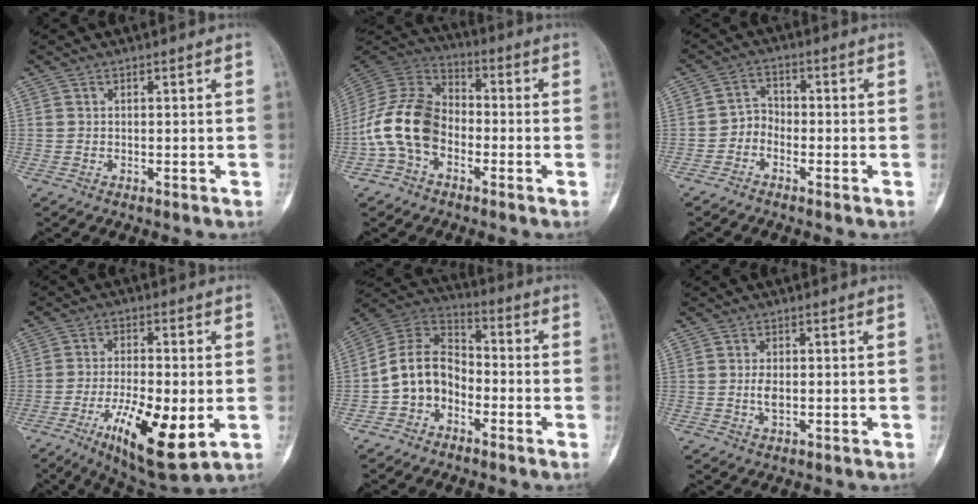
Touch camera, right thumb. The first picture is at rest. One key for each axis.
{"total": 14.2, "fx": -4.1, "fy": 9.9, "fz": 9.4, "tx": -0.176, "ty": 0.047, "tz": -0.089}
{"total": 3.3, "fx": -1.9, "fy": 2.4, "fz": 1.2, "tx": -0.008, "ty": 0.020, "tz": -0.045}
{"total": 15.4, "fx": -4.6, "fy": 5.1, "fz": 13.8, "tx": -0.233, "ty": -0.008, "tz": -0.067}
{"total": 11.2, "fx": -3.5, "fy": 8.5, "fz": 6.4, "tx": -0.099, "ty": 0.054, "tz": -0.079}
{"total": 2.5, "fx": 0.0, "fy": 1.3, "fz": 2.1, "tx": -0.042, "ty": -0.003, "tz": -0.001}